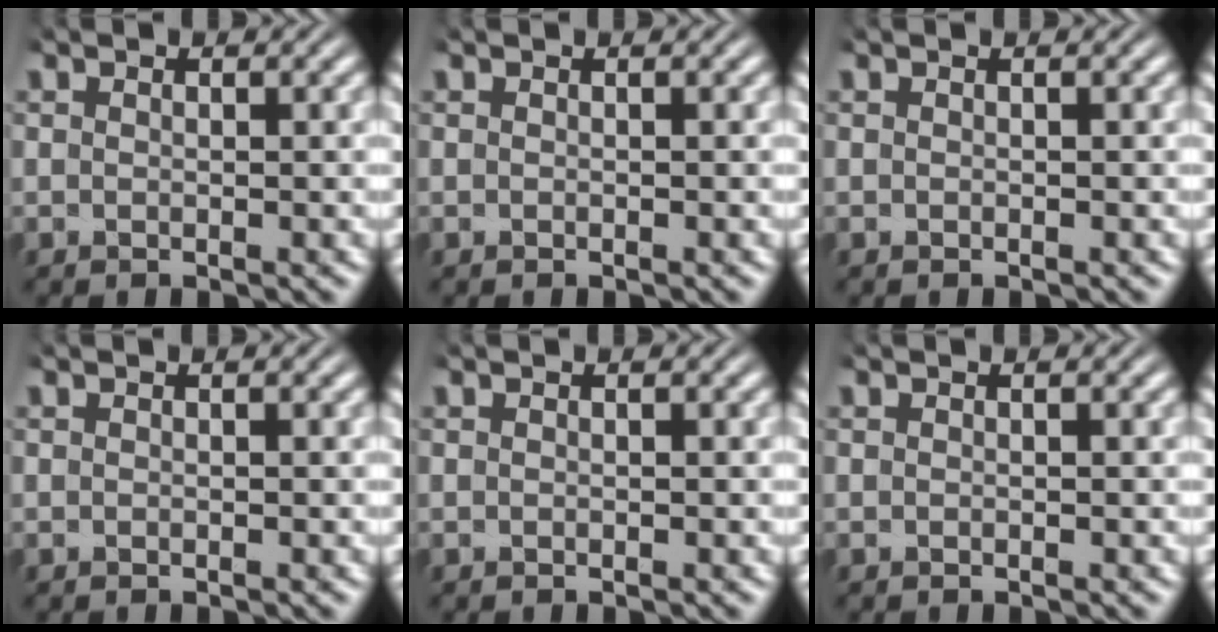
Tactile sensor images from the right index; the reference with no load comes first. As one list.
[{"total": 0.0}, {"total": 0.0}, {"total": 0.0}, {"total": 0.0}, {"total": 0.0}]